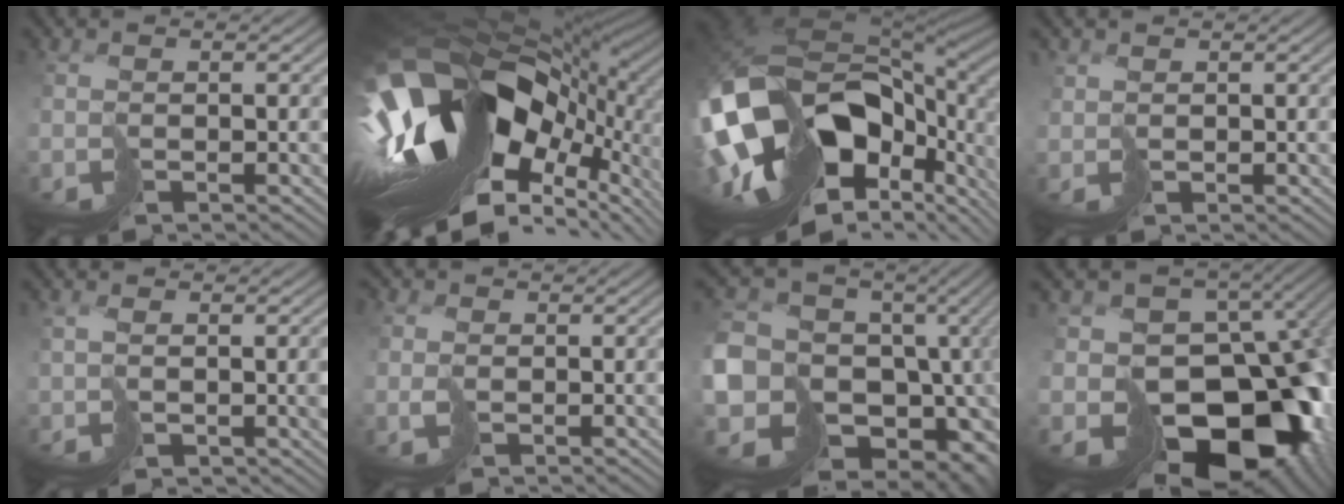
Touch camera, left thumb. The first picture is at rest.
{"total": 19.0, "force": [-3.0, 10.6, 15.5], "torque": [-0.320, -0.041, -0.011]}
{"total": 18.2, "force": [-3.2, 10.5, 14.5], "torque": [-0.323, -0.051, -0.006]}
{"total": 1.3, "force": [1.1, 0.7, -0.2], "torque": [-0.009, -0.003, 0.022]}
{"total": 3.7, "force": [0.8, 1.9, 3.2], "torque": [-0.060, -0.010, 0.030]}
{"total": 2.3, "force": [0.4, 2.0, 0.9], "torque": [-0.034, 0.003, 0.007]}
{"total": 16.4, "force": [-3.1, 12.4, 10.2], "torque": [-0.230, -0.017, 0.005]}
{"total": 18.5, "force": [-4.7, 13.3, 11.9], "torque": [-0.165, -0.014, -0.037]}